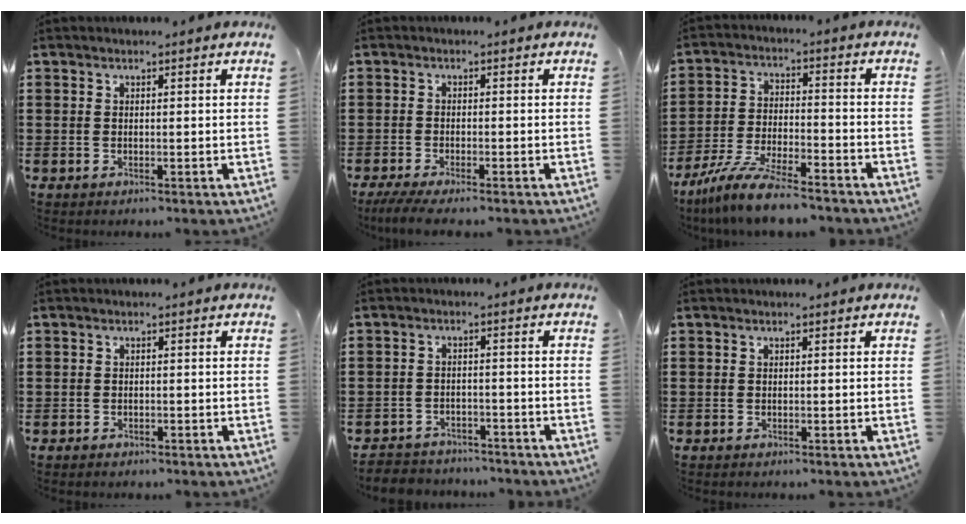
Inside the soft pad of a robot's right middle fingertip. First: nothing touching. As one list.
[{"total": 2.3, "force": [-1.9, 0.0, 1.2], "torque": [-0.027, -0.004, -0.038]}, {"total": 9.0, "force": [-8.1, 0.6, 4.0], "torque": [-0.084, 0.005, -0.157]}, {"total": 0.7, "force": [-0.6, 0.3, -0.1], "torque": [0.000, 0.002, -0.015]}, {"total": 3.0, "force": [-2.9, 0.6, -0.3], "torque": [-0.003, 0.000, -0.064]}, {"total": 0.0}]